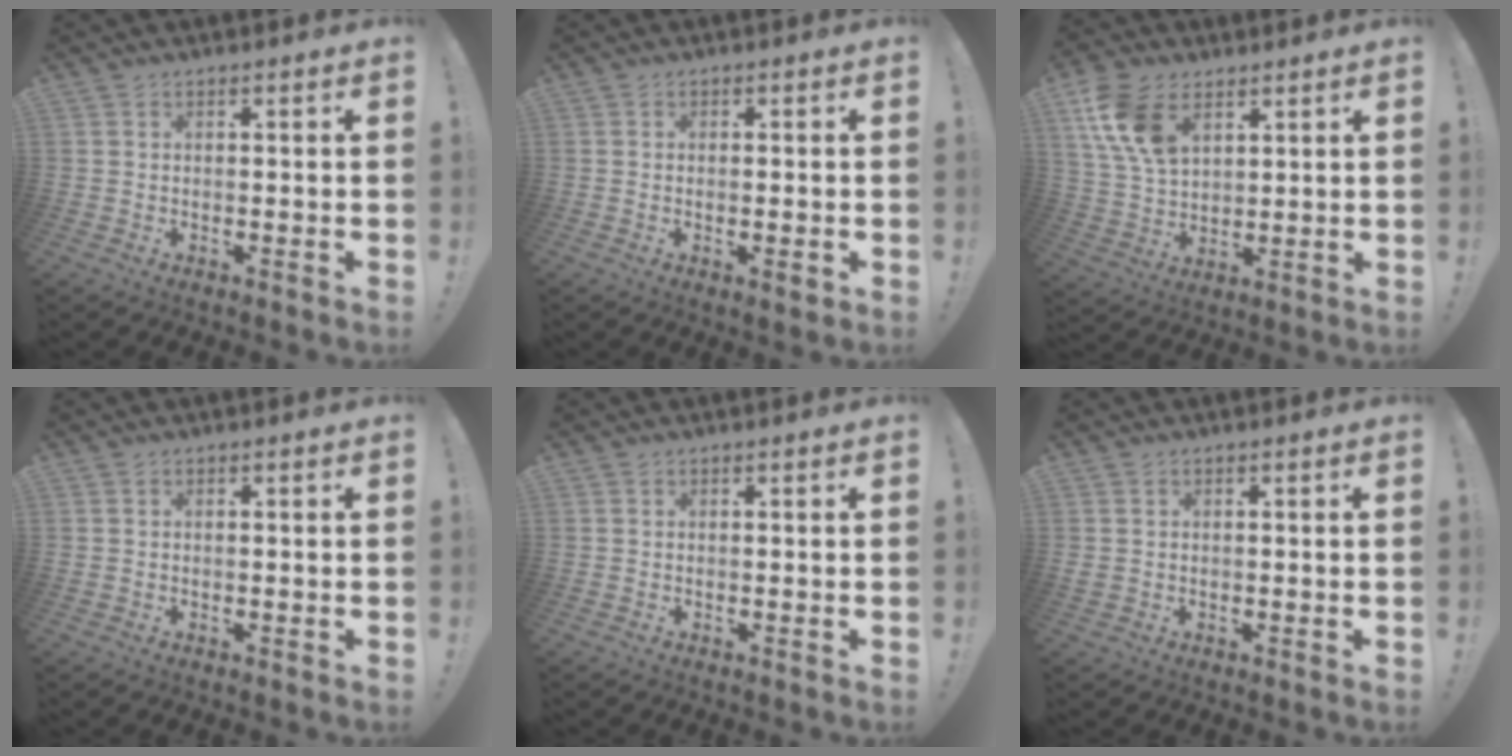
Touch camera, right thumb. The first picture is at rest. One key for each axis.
{"total": 2.1, "fx": -0.6, "fy": 0.4, "fz": 2.0, "tx": -0.022, "ty": -0.003, "tz": -0.011}
{"total": 13.4, "fx": 6.5, "fy": 8.2, "fz": 8.4, "tx": -0.165, "ty": -0.014, "tz": 0.127}
{"total": 0.0}
{"total": 0.0}
{"total": 0.8, "fx": 0.0, "fy": 0.8, "fz": 0.2, "tx": -0.007, "ty": 0.005, "tz": 0.001}